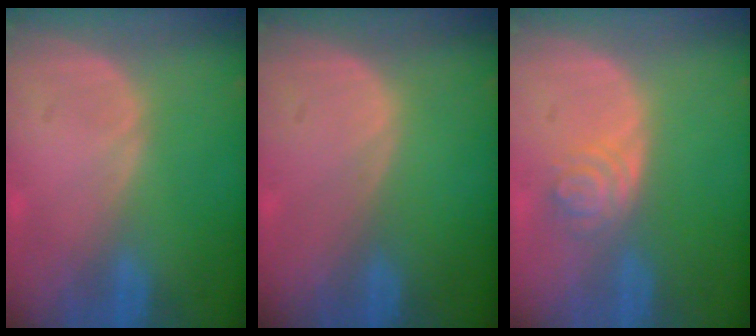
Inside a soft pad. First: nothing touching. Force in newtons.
{"total": 0.0}
{"total": 4.0, "press": 3.6, "slide": 1.7}